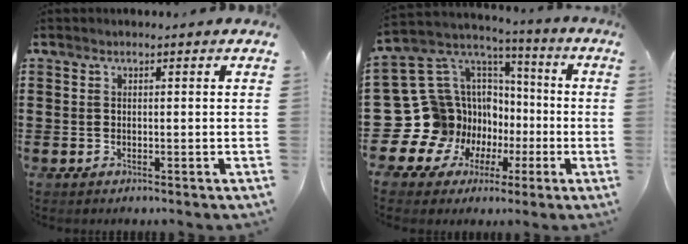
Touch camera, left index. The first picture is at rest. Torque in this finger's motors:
{"motor_torque": [1.17, 0.96, 0.33, 0.00]}